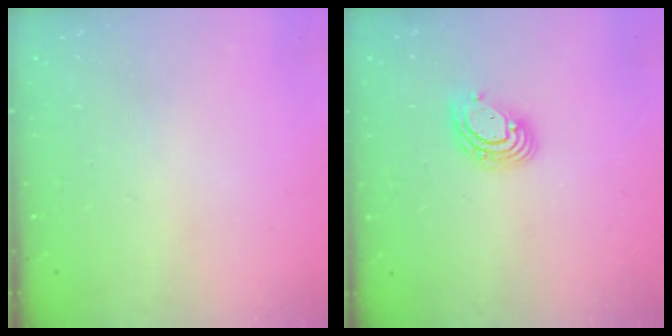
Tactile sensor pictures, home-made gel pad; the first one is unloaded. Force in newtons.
{"total": 8.0, "press": 7.8, "slide": 1.5}